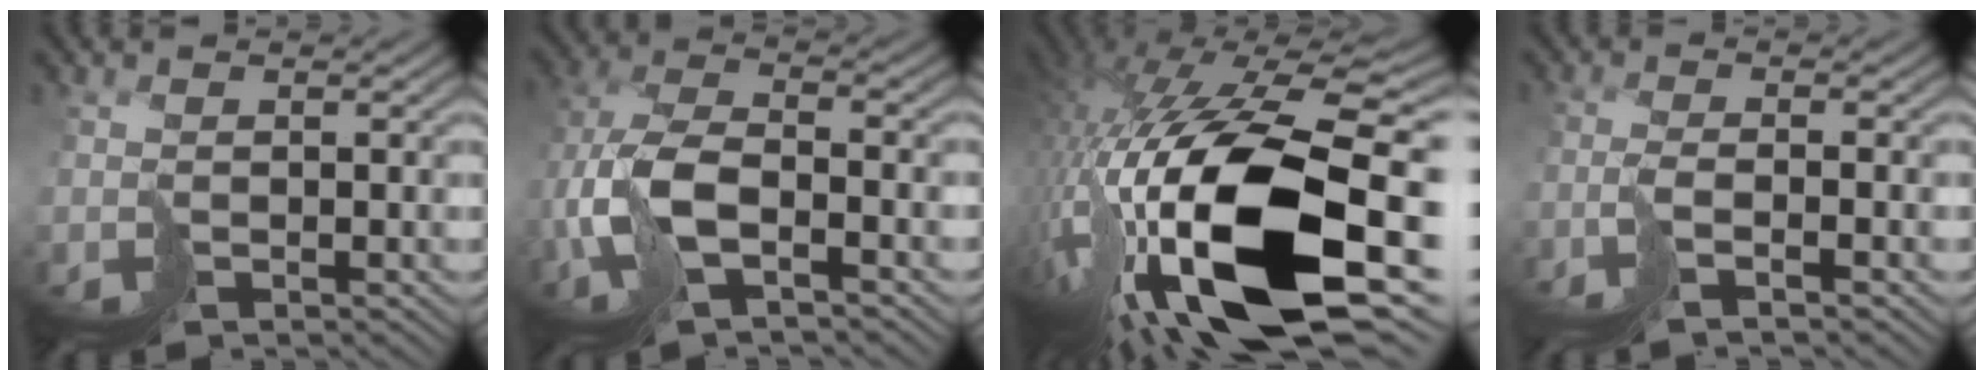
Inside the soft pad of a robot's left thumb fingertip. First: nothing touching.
{"total": 9.2, "force": [-2.7, 4.3, 7.7], "torque": [-0.182, -0.005, -0.064]}
{"total": 20.7, "force": [-3.8, 10.6, 17.4], "torque": [-0.383, -0.071, -0.049]}
{"total": 2.4, "force": [-1.4, -0.2, 2.0], "torque": [-0.025, 0.006, -0.042]}